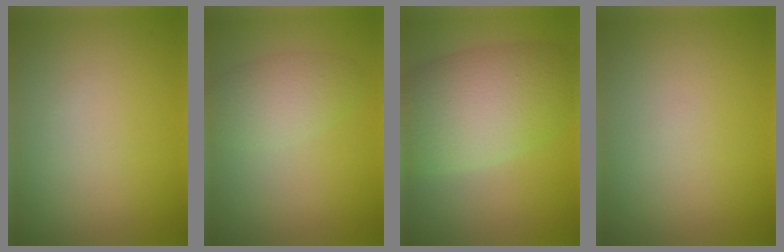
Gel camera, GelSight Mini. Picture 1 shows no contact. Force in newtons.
{"total": 2.9, "press": 2.9, "slide": 0.1}
{"total": 8.4, "press": 8.4, "slide": 0.3}
{"total": 0.0}